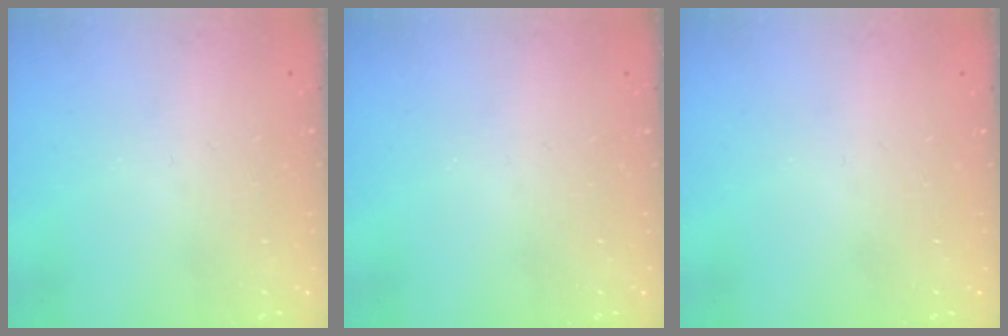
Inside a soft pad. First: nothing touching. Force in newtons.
{"total": 0.0}
{"total": 0.0}